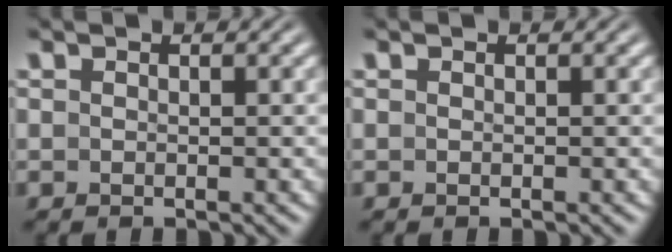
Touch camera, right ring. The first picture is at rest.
{"total": 0.0}